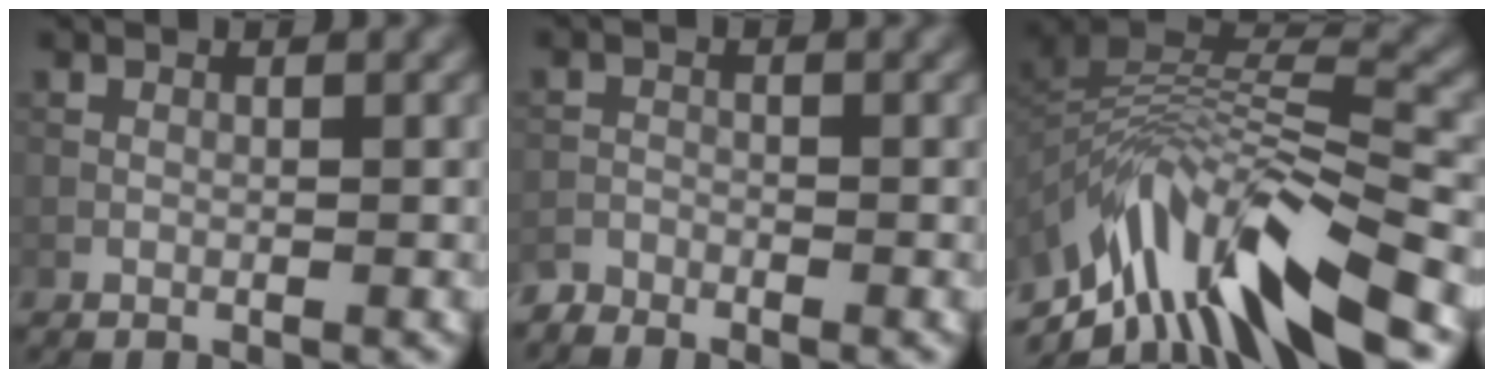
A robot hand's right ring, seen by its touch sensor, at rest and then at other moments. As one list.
[{"total": 1.5, "force": [-1.5, 0.3, 0.0], "torque": [-0.005, 0.003, -0.035]}, {"total": 12.8, "force": [-7.4, 4.6, 9.4], "torque": [-0.189, 0.023, -0.126]}]